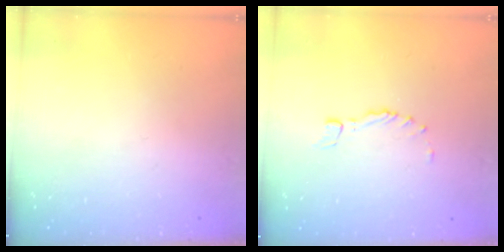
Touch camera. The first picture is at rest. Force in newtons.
{"total": 0.0}